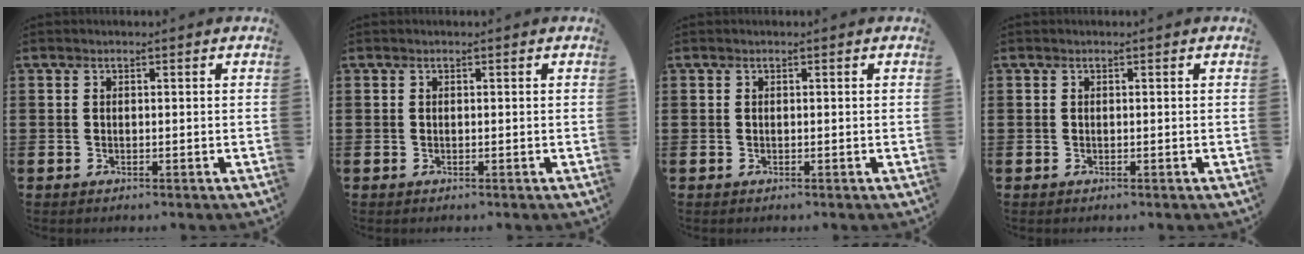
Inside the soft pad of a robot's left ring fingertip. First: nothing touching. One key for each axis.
{"total": 0.0}
{"total": 0.0}
{"total": 0.0}